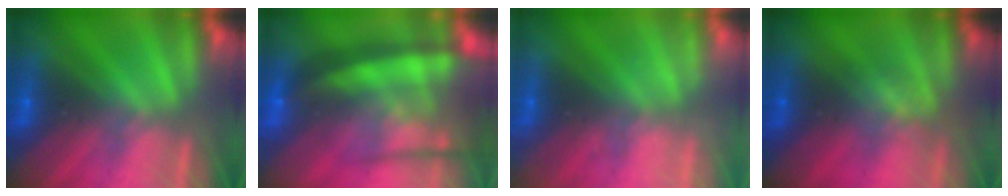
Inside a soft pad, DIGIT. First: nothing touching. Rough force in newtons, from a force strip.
{"total": 7.3}
{"total": 2.2}
{"total": 2.7}